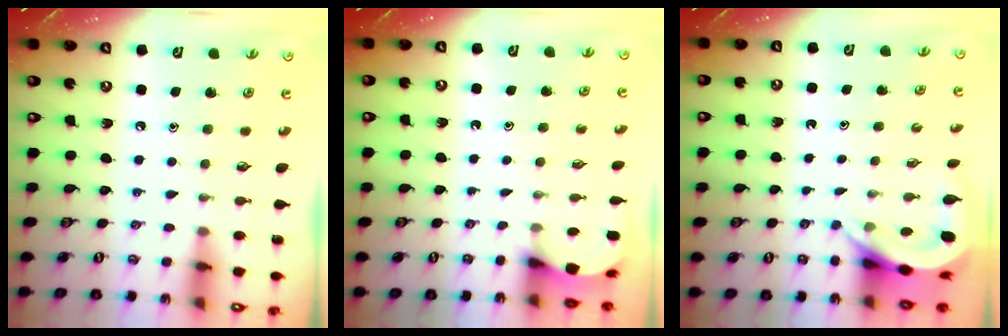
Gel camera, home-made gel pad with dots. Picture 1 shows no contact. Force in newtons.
{"total": 2.9, "press": 2.9, "slide": 0.3}
{"total": 5.1, "press": 5.1, "slide": 0.4}